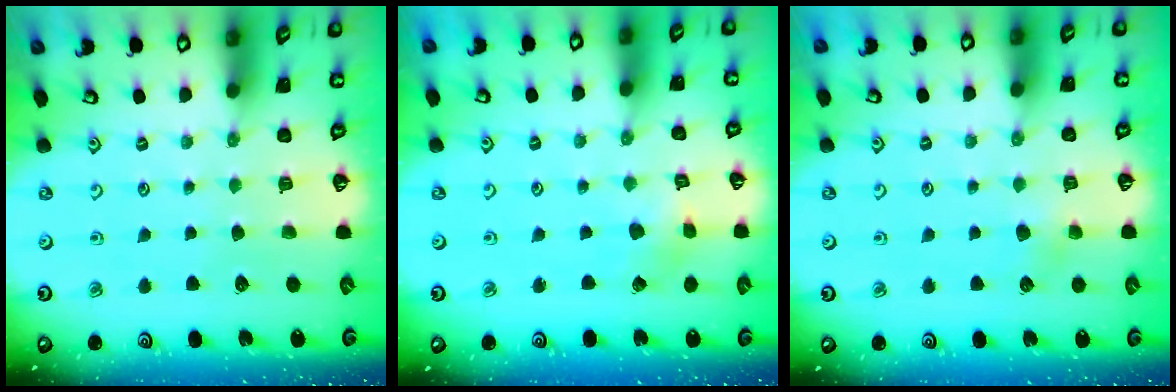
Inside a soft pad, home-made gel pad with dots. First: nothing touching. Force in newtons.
{"total": 3.0, "press": 3.0, "slide": 0.3}
{"total": 5.3, "press": 5.2, "slide": 0.6}